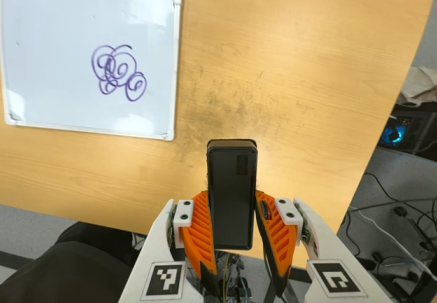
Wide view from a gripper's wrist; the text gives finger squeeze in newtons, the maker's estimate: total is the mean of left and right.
{"total": 5.3, "left": 3.7, "right": 6.9}